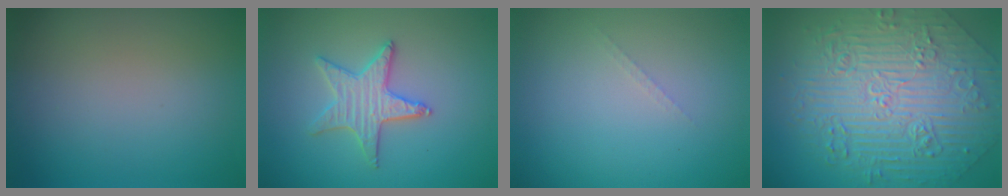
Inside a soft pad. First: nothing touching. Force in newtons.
{"total": 3.2, "press": 3.1, "slide": 0.6}
{"total": 0.6, "press": 0.6, "slide": 0.1}
{"total": 10.5, "press": 7.7, "slide": 7.1}